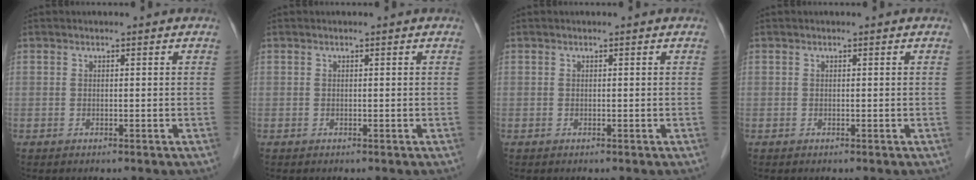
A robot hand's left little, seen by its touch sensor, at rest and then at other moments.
{"total": 0.0}
{"total": 0.0}
{"total": 0.0}